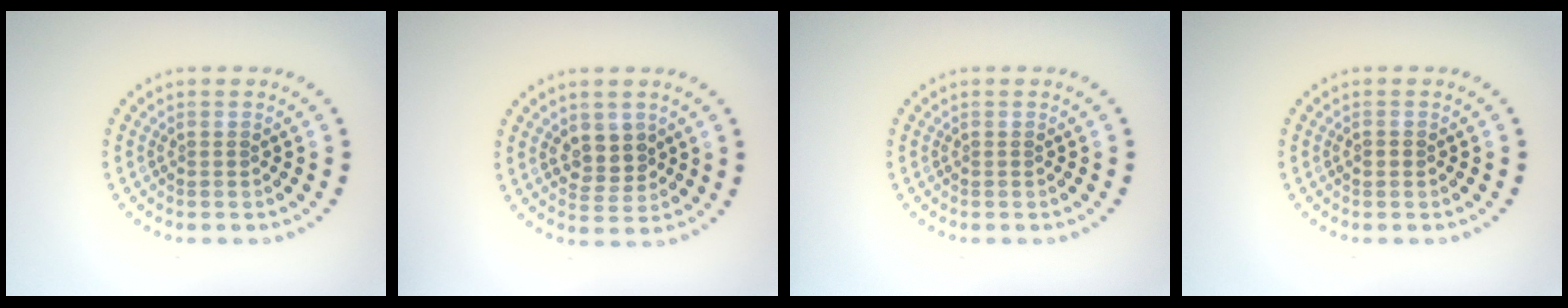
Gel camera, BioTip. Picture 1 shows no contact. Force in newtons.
{"total": 2.8, "press": 2.7, "slide": 0.7}
{"total": 0.0}
{"total": 0.9, "press": 0.9, "slide": 0.1}